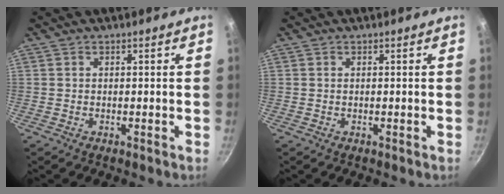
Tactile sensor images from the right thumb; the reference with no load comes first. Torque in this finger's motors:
{"motor_torque": [0.08, -0.16, 0.29, 0.03, 0.04]}